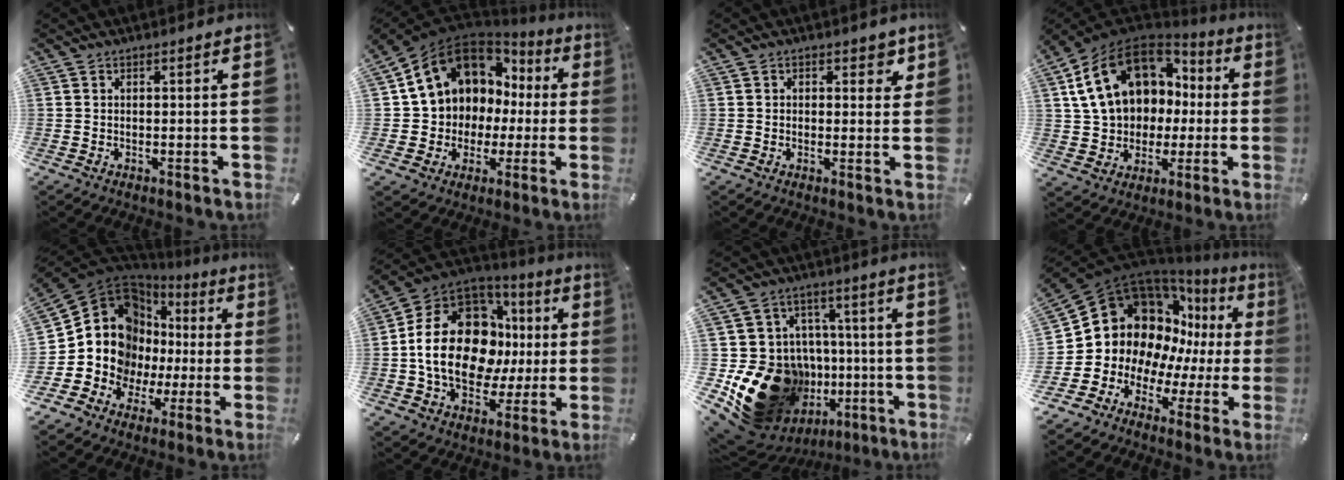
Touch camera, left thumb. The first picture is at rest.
{"total": 12.1, "force": [5.3, 10.1, 4.0], "torque": [-0.090, -0.042, 0.102]}
{"total": 3.4, "force": [1.4, 2.3, 2.2], "torque": [-0.007, -0.007, 0.014]}
{"total": 18.5, "force": [4.8, 14.5, 10.4], "torque": [-0.207, -0.006, 0.093]}
{"total": 14.0, "force": [1.5, 12.8, 5.4], "torque": [-0.122, -0.052, 0.042]}
{"total": 23.5, "force": [1.3, 17.5, 15.8], "torque": [-0.302, -0.001, 0.033]}
{"total": 24.5, "force": [-5.9, 19.7, 13.3], "torque": [-0.230, 0.011, -0.041]}
{"total": 15.9, "force": [5.1, 13.6, 6.6], "torque": [-0.128, -0.069, 0.111]}